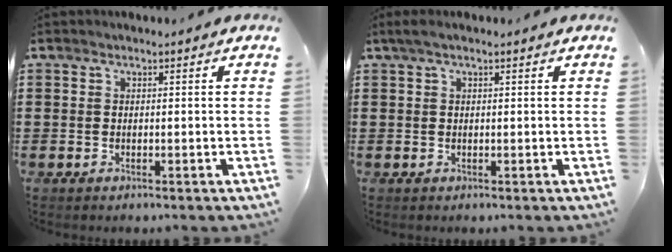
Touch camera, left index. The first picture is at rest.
{"total": 1.1, "force": [0.4, 0.2, 1.1], "torque": [-0.020, 0.000, 0.008]}